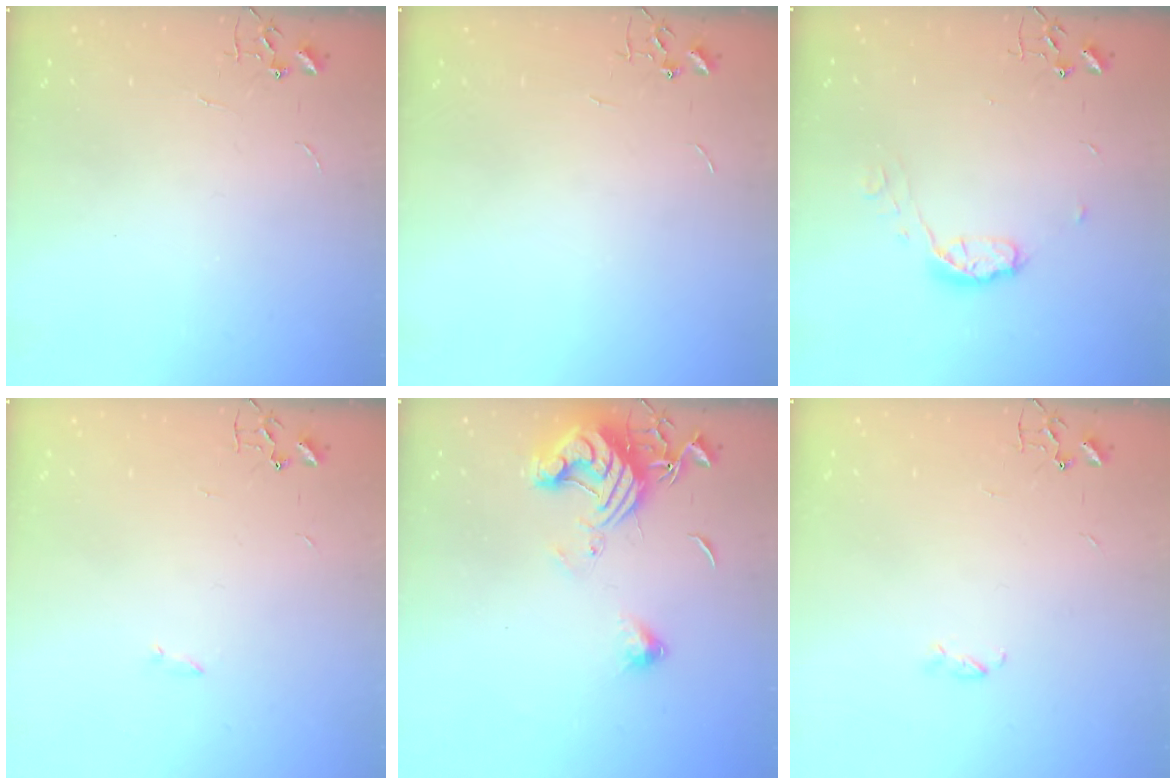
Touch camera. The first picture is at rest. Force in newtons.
{"total": 0.0}
{"total": 7.6, "press": 7.6, "slide": 0.5}
{"total": 1.3, "press": 1.3, "slide": 0.3}
{"total": 14.0, "press": 13.9, "slide": 1.7}
{"total": 2.9, "press": 2.9, "slide": 0.3}